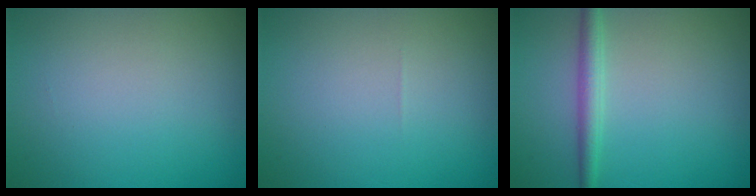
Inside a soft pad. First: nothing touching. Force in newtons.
{"total": 0.0}
{"total": 2.1, "press": 2.1, "slide": 0.0}